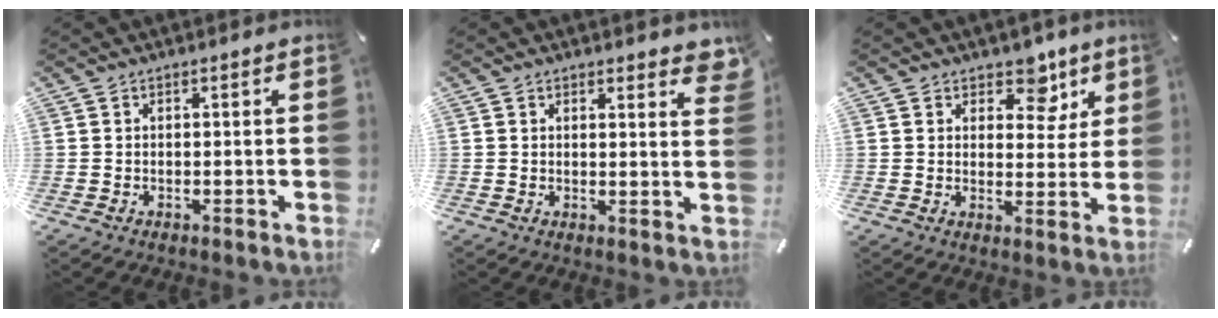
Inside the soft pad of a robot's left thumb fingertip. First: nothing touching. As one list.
[{"total": 3.6, "force": [2.8, 1.2, 1.9], "torque": [-0.021, -0.016, 0.046]}, {"total": 7.6, "force": [4.9, 5.0, 2.8], "torque": [-0.016, -0.037, 0.080]}]